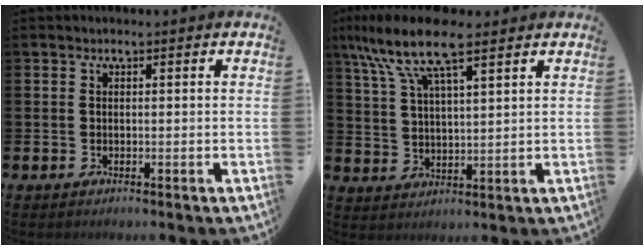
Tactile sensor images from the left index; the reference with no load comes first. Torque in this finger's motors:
{"motor_torque": [1.30, -0.84, 1.05, 0.21]}